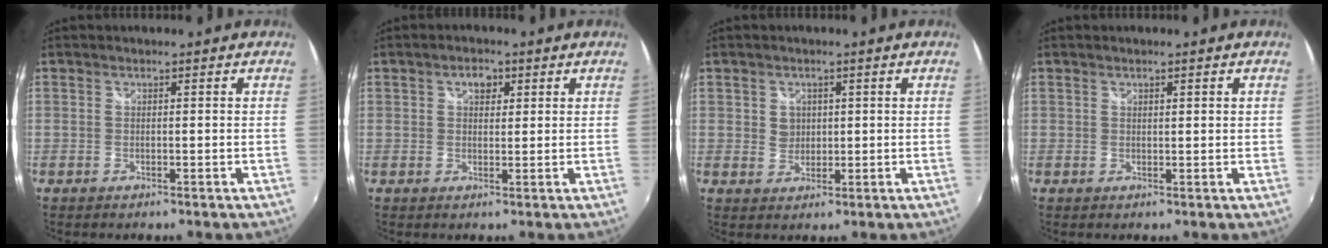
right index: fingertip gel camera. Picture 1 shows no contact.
{"total": 3.1, "force": [1.3, 2.1, 1.9], "torque": [-0.024, 0.008, 0.020]}
{"total": 3.0, "force": [0.6, 2.9, 0.9], "torque": [-0.010, 0.003, 0.010]}
{"total": 1.7, "force": [0.8, -1.4, 0.2], "torque": [0.009, -0.004, 0.018]}